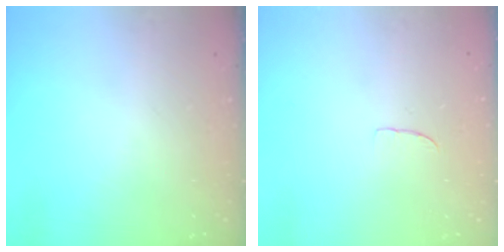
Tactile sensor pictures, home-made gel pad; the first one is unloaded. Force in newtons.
{"total": 3.2, "press": 3.2, "slide": 0.3}